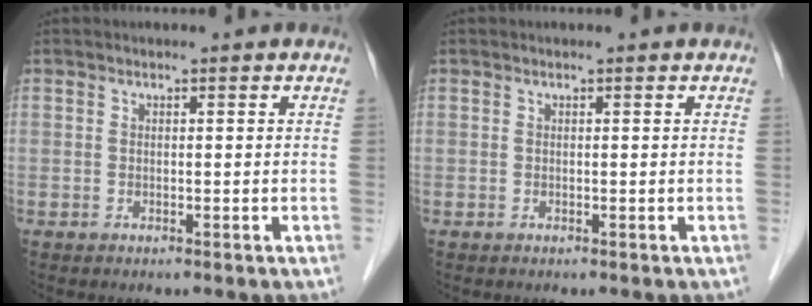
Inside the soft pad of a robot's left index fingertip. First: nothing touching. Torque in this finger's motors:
{"motor_torque": [-0.06, 0.06, 0.00, -0.01]}